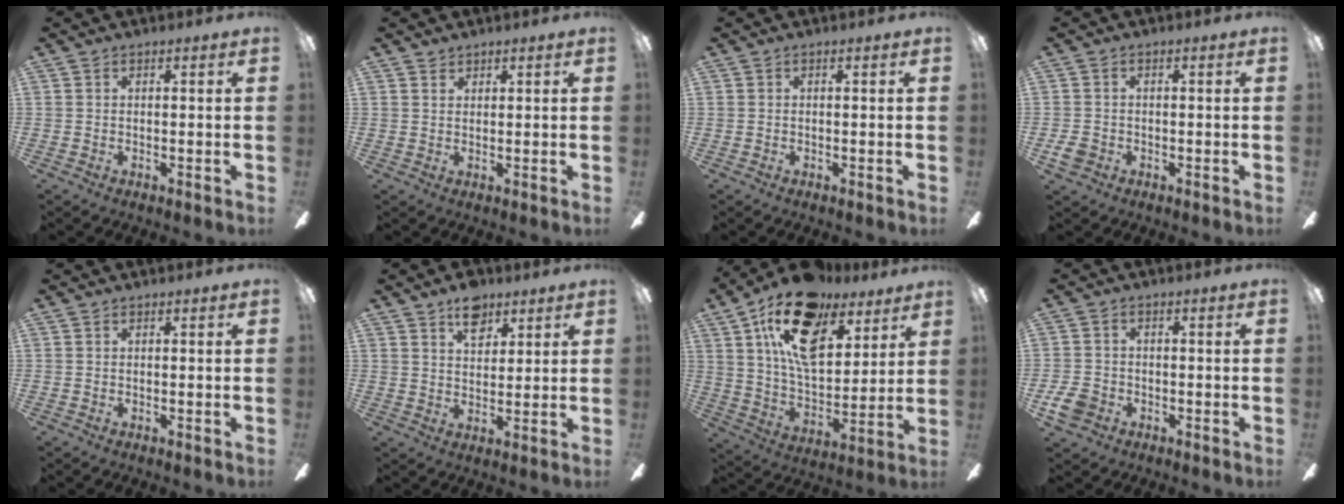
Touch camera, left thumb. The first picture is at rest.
{"total": 1.2, "force": [1.0, 0.5, 0.1], "torque": [-0.004, 0.000, 0.020]}
{"total": 0.0}
{"total": 3.0, "force": [-1.1, 2.4, 1.5], "torque": [-0.037, 0.003, -0.023]}
{"total": 0.0}
{"total": 7.7, "force": [5.1, 4.4, 3.7], "torque": [-0.046, -0.017, 0.088]}
{"total": 20.5, "force": [12.0, 10.6, 12.8], "torque": [-0.234, -0.050, 0.209]}
{"total": 5.0, "force": [-2.2, 3.8, 2.3], "torque": [-0.061, 0.010, -0.044]}